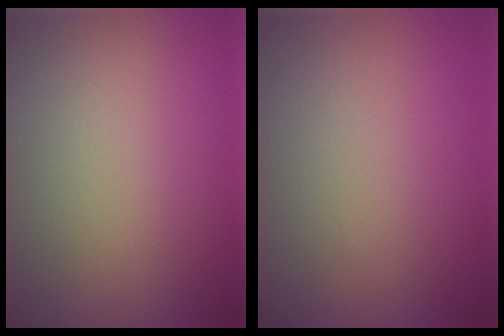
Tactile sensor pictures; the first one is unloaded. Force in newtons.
{"total": 0.0}